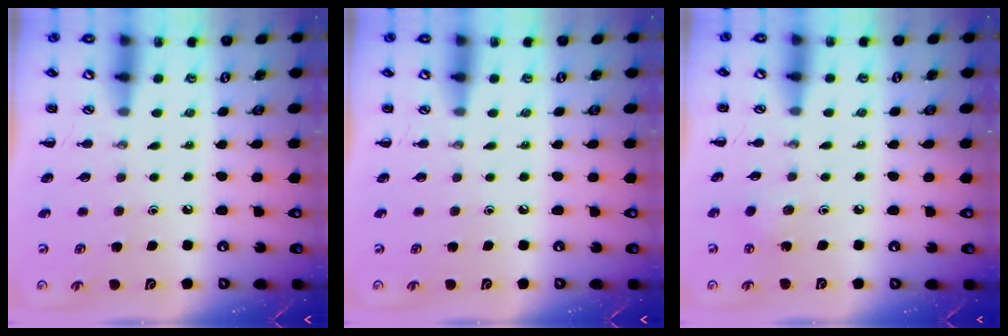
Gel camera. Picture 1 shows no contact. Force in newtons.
{"total": 0.0}
{"total": 2.8, "press": 2.6, "slide": 0.9}